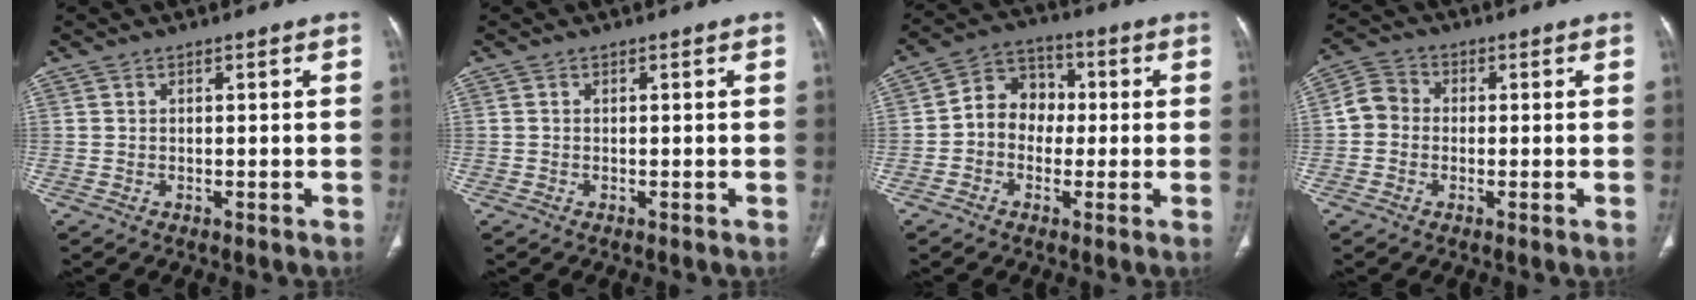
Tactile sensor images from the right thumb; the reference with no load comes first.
{"total": 0.0}
{"total": 8.9, "force": [-0.4, 7.5, 4.8], "torque": [-0.047, 0.032, -0.023]}
{"total": 5.1, "force": [-0.5, 4.6, 2.2], "torque": [-0.029, 0.016, -0.021]}